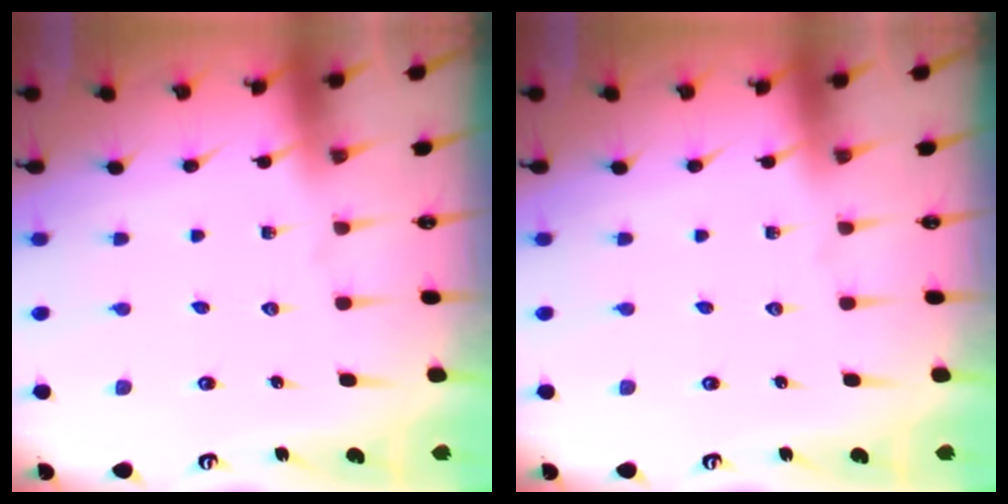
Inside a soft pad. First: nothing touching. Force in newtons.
{"total": 0.0}